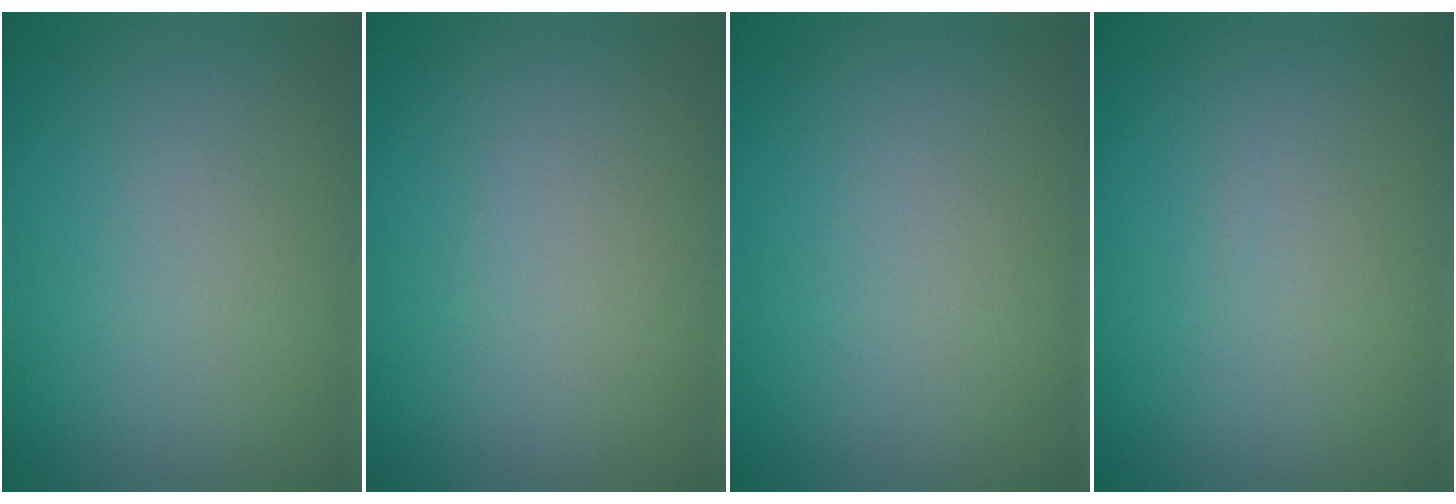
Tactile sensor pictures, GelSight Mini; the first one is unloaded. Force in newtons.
{"total": 0.0}
{"total": 0.0}
{"total": 0.0}